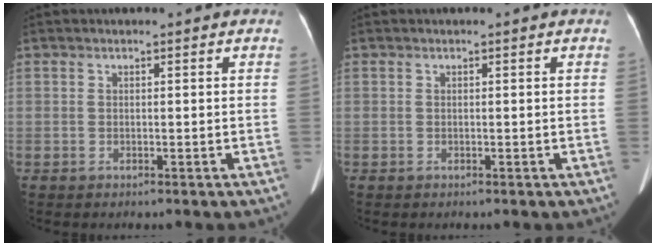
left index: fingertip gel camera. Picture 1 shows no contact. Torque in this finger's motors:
{"motor_torque": [-0.02, -0.02, 0.01, 0.01]}